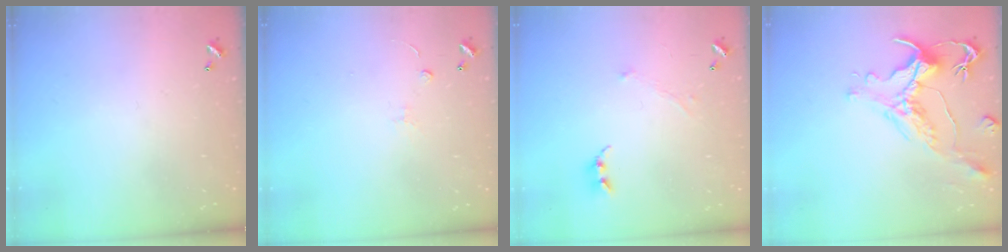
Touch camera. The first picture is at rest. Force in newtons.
{"total": 1.6, "press": 1.5, "slide": 0.4}
{"total": 0.7, "press": 0.0, "slide": 0.7}
{"total": 1.6, "press": 0.9, "slide": 1.3}